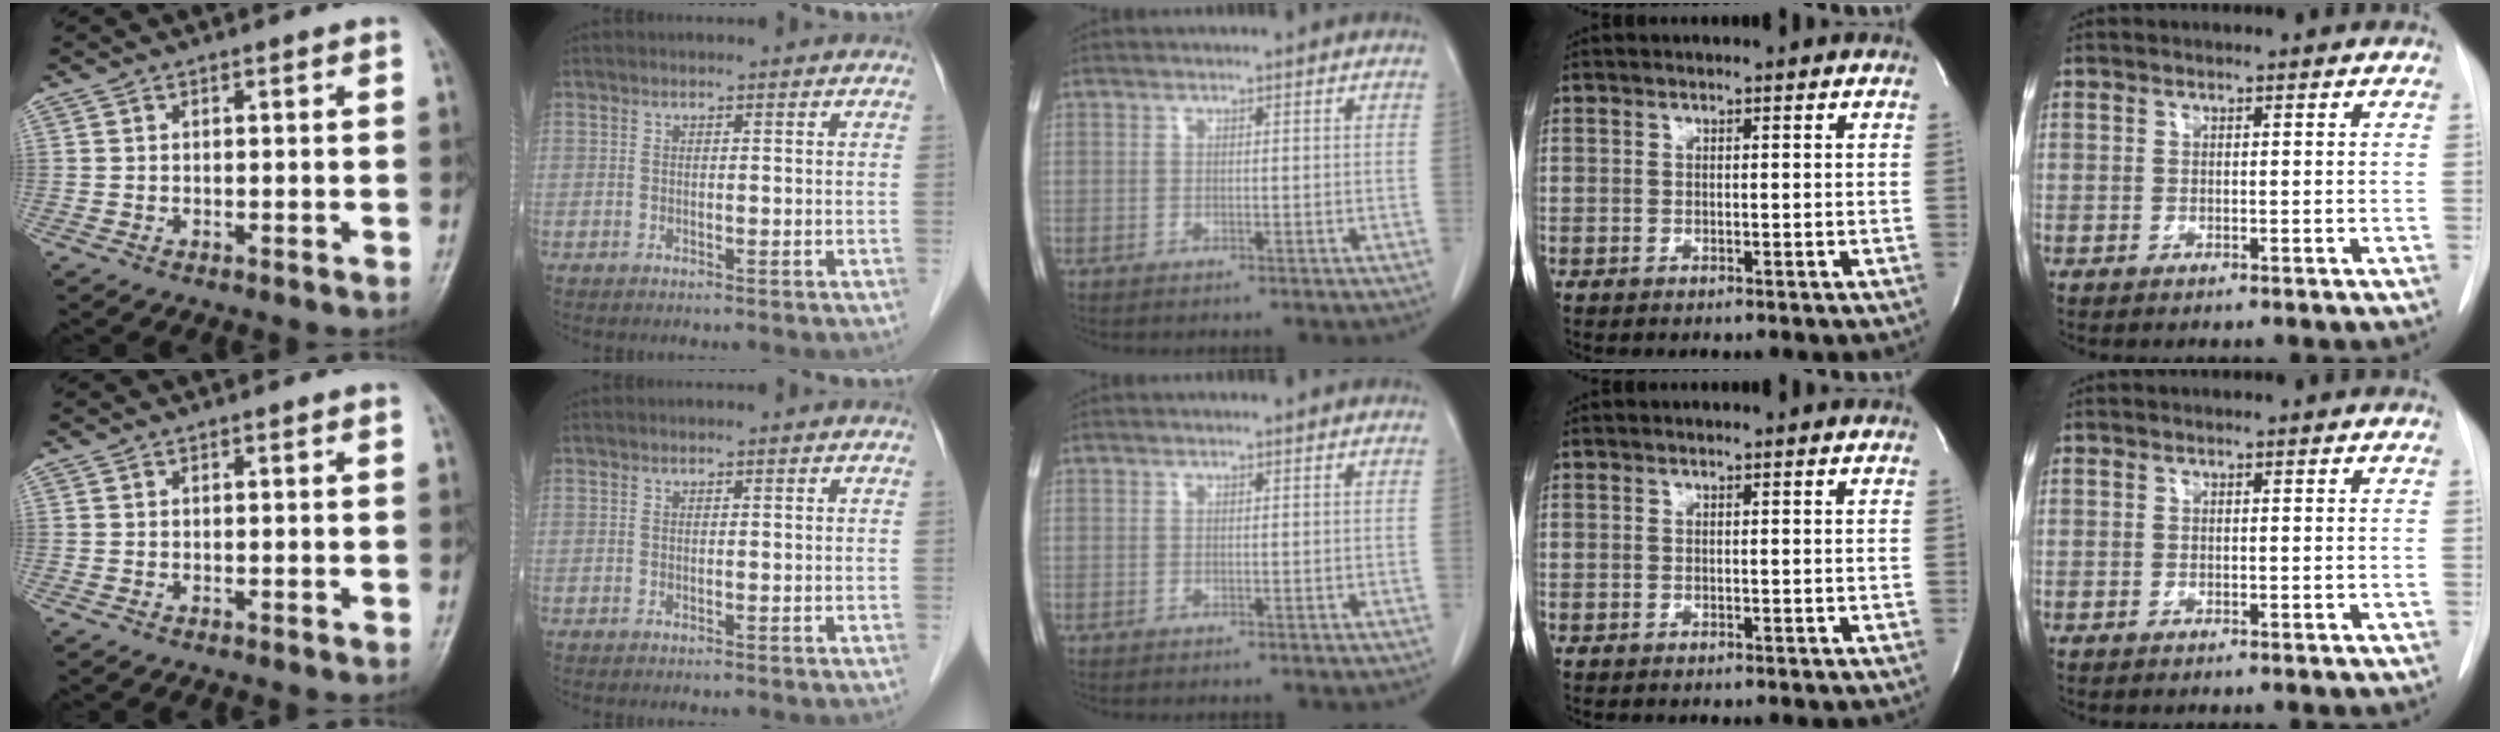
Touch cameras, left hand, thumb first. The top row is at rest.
{}